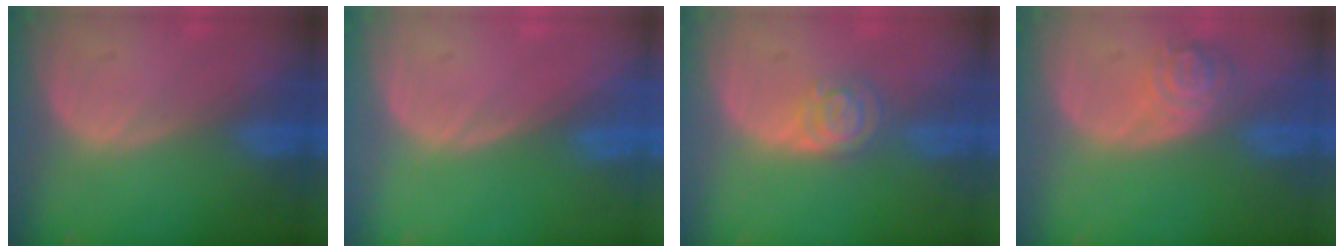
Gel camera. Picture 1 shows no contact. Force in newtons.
{"total": 0.0}
{"total": 4.6, "press": 4.0, "slide": 2.3}
{"total": 4.6, "press": 4.2, "slide": 1.8}